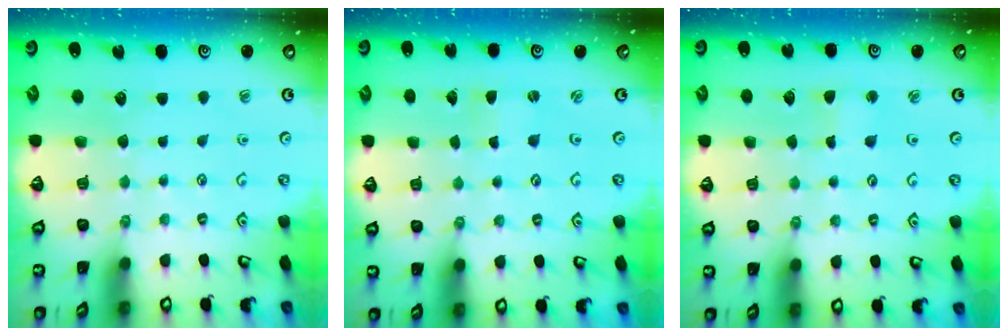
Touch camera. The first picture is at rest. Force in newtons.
{"total": 0.5, "press": 0.5, "slide": 0.1}
{"total": 2.2, "press": 2.2, "slide": 0.2}